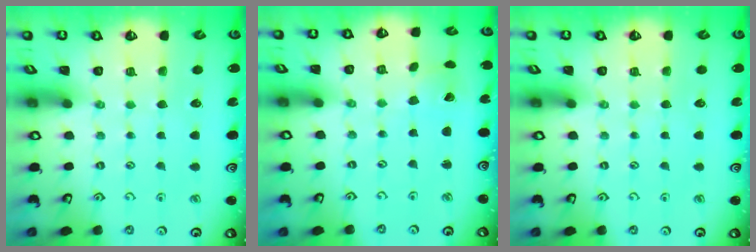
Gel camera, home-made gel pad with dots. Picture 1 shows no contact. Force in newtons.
{"total": 0.9, "press": 0.9, "slide": 0.1}
{"total": 0.0}